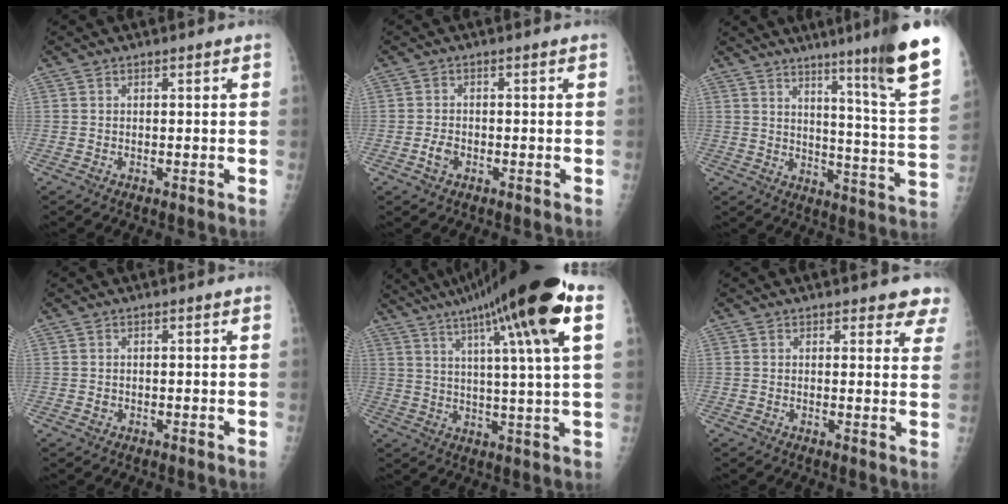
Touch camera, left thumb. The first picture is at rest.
{"total": 2.2, "force": [-0.9, 1.4, 1.4], "torque": [-0.027, 0.009, -0.018]}
{"total": 18.7, "force": [12.3, -0.1, 14.1], "torque": [-0.173, -0.091, 0.169]}
{"total": 0.6, "force": [0.0, 0.4, 0.4], "torque": [-0.006, 0.003, 0.003]}
{"total": 23.0, "force": [11.5, 1.9, 19.8], "torque": [-0.312, 0.001, 0.170]}
{"total": 5.6, "force": [4.6, 2.0, 2.3], "torque": [0.012, -0.020, 0.040]}